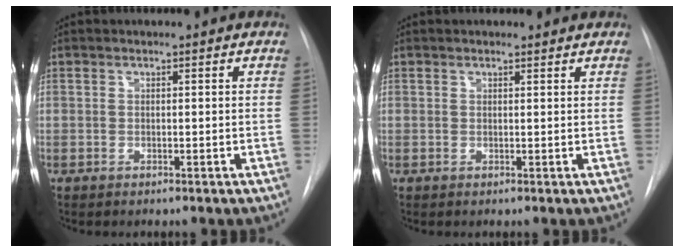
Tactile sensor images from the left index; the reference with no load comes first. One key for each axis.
{"total": 1.3, "fx": 1.2, "fy": 0.3, "fz": 0.0, "tx": -0.011, "ty": 0.002, "tz": 0.015}